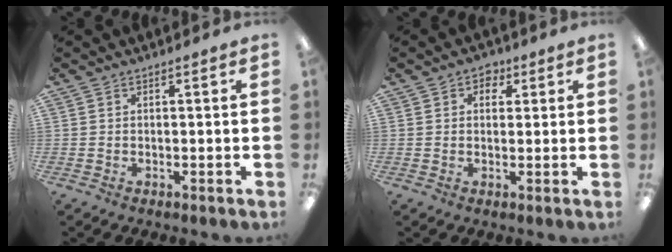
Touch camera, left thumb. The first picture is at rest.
{"total": 3.1, "force": [1.3, 2.6, 1.1], "torque": [-0.003, -0.001, 0.018]}